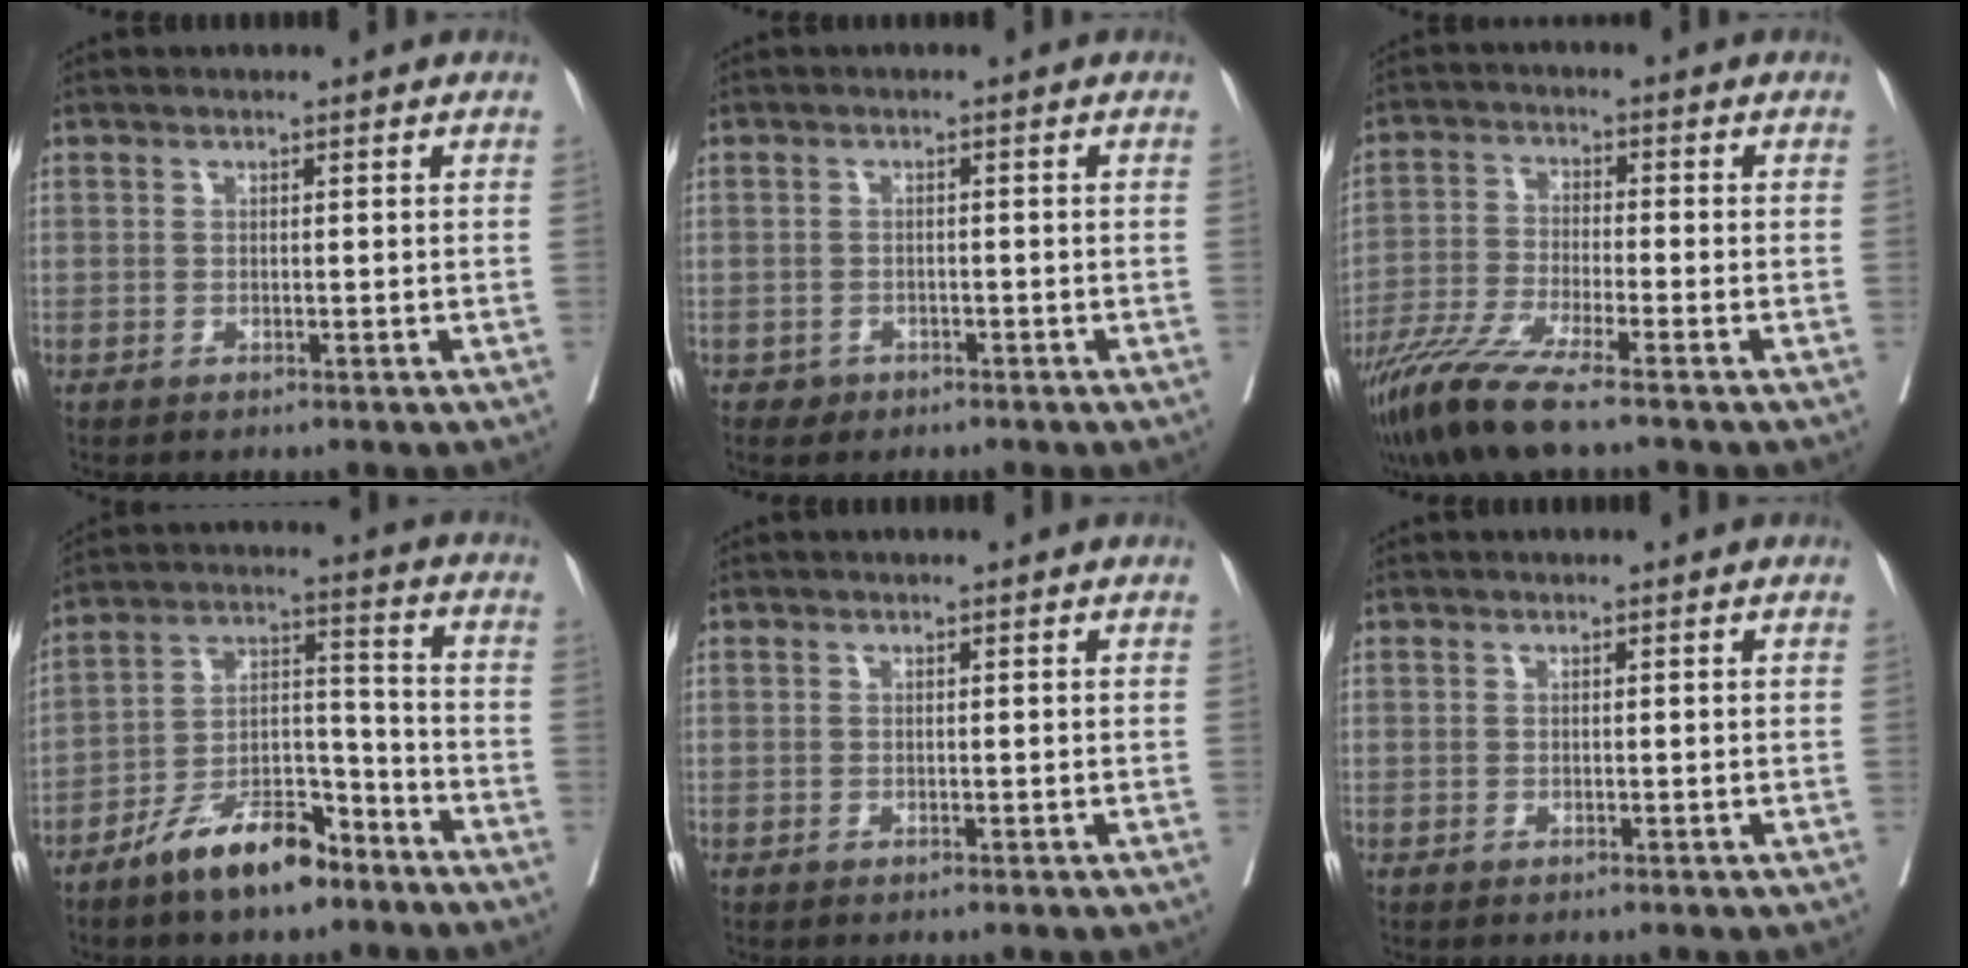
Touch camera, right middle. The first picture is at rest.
{"total": 1.7, "force": [-1.1, 1.3, 0.1], "torque": [0.000, 0.007, -0.015]}
{"total": 9.5, "force": [-7.1, -0.1, 6.3], "torque": [-0.127, -0.033, -0.137]}
{"total": 11.5, "force": [-8.4, 3.9, 6.7], "torque": [-0.121, 0.011, -0.154]}
{"total": 0.0}
{"total": 0.0}